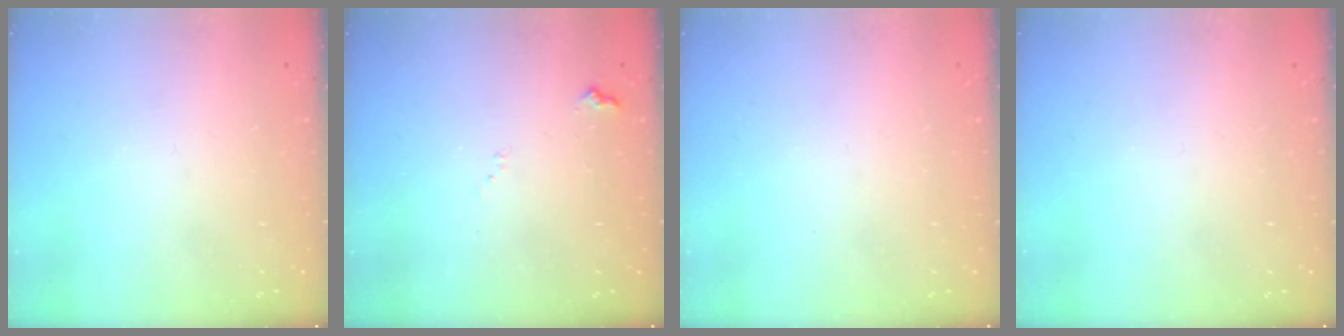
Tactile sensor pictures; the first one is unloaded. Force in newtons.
{"total": 5.1, "press": 5.0, "slide": 0.8}
{"total": 0.0}
{"total": 0.0}